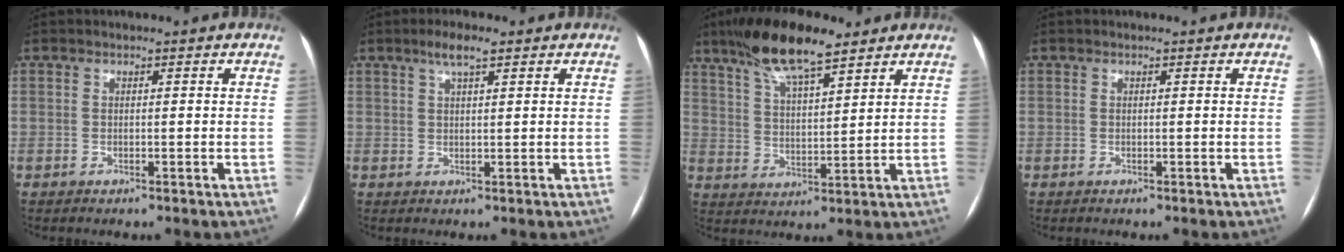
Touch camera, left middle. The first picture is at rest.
{"total": 3.5, "force": [2.2, 0.5, 2.6], "torque": [-0.055, 0.008, 0.042]}
{"total": 11.9, "force": [8.8, 2.2, 7.8], "torque": [-0.149, 0.015, 0.157]}
{"total": 0.0}